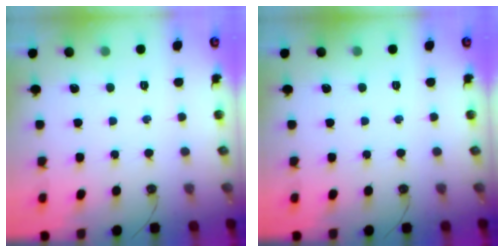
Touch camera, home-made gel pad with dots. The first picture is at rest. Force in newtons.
{"total": 0.0}